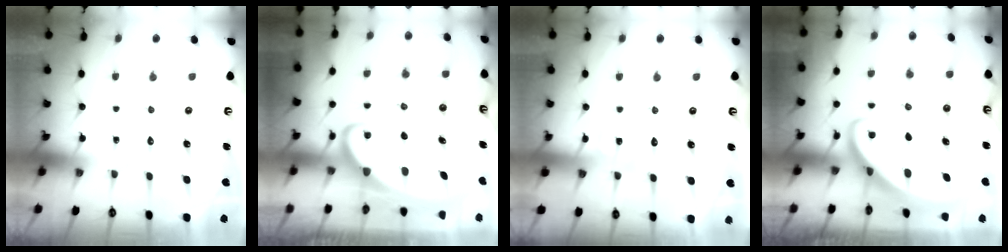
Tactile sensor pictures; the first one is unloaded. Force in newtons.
{"total": 1.9, "press": 1.9, "slide": 0.2}
{"total": 4.0, "press": 4.0, "slide": 0.4}
{"total": 2.6, "press": 2.6, "slide": 0.2}